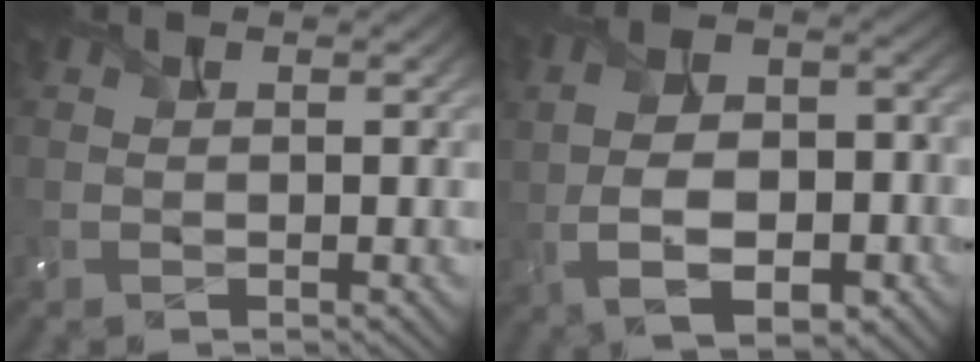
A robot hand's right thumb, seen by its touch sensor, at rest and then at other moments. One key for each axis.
{"total": 10.8, "fx": -2.3, "fy": 5.7, "fz": 8.8, "tx": -0.174, "ty": -0.013, "tz": -0.031}